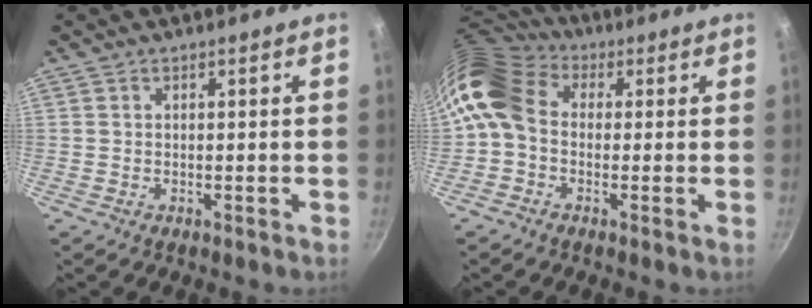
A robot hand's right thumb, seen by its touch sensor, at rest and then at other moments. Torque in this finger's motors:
{"motor_torque": [1.73, 1.64, 0.93, -0.73, 0.39]}